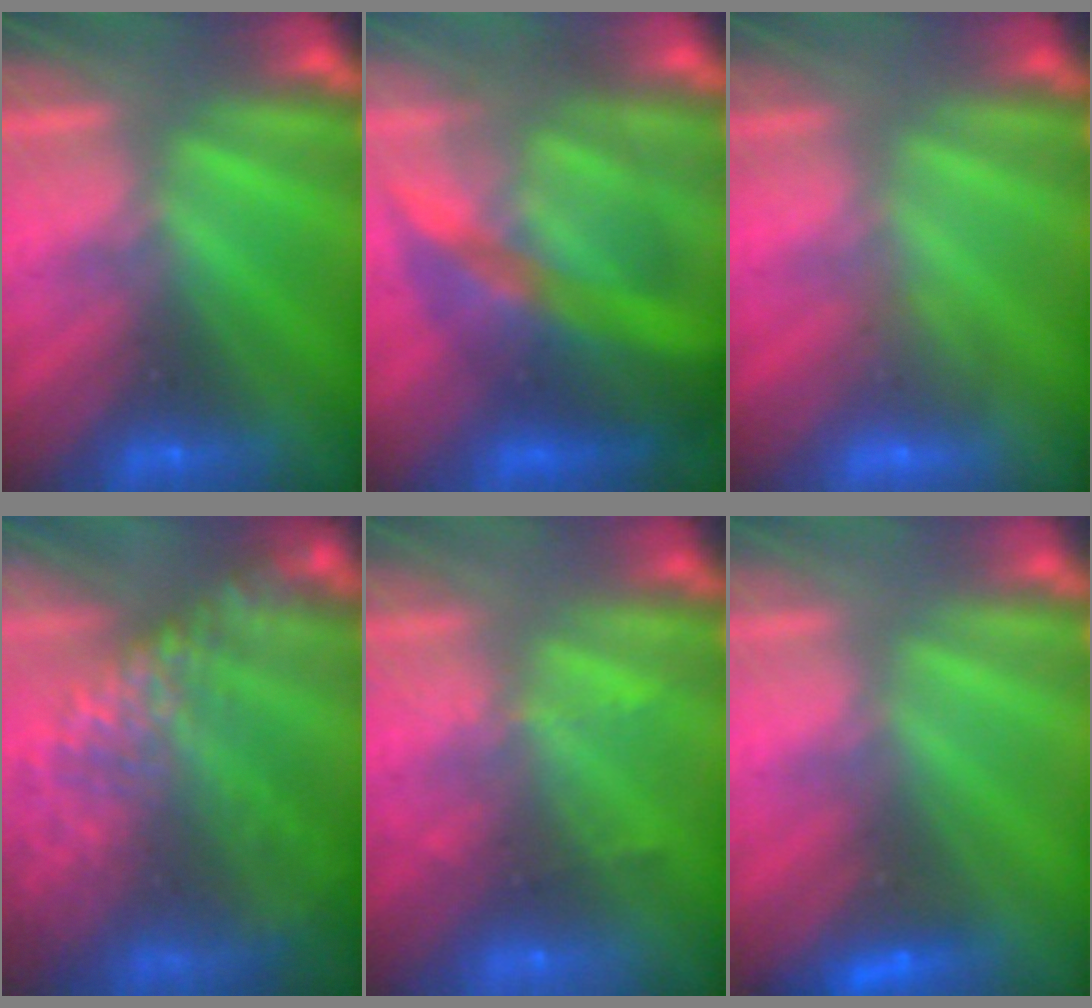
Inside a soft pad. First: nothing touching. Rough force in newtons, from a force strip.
{"total": 10.8}
{"total": 2.9}
{"total": 8.3}
{"total": 2.3}
{"total": 2.3}